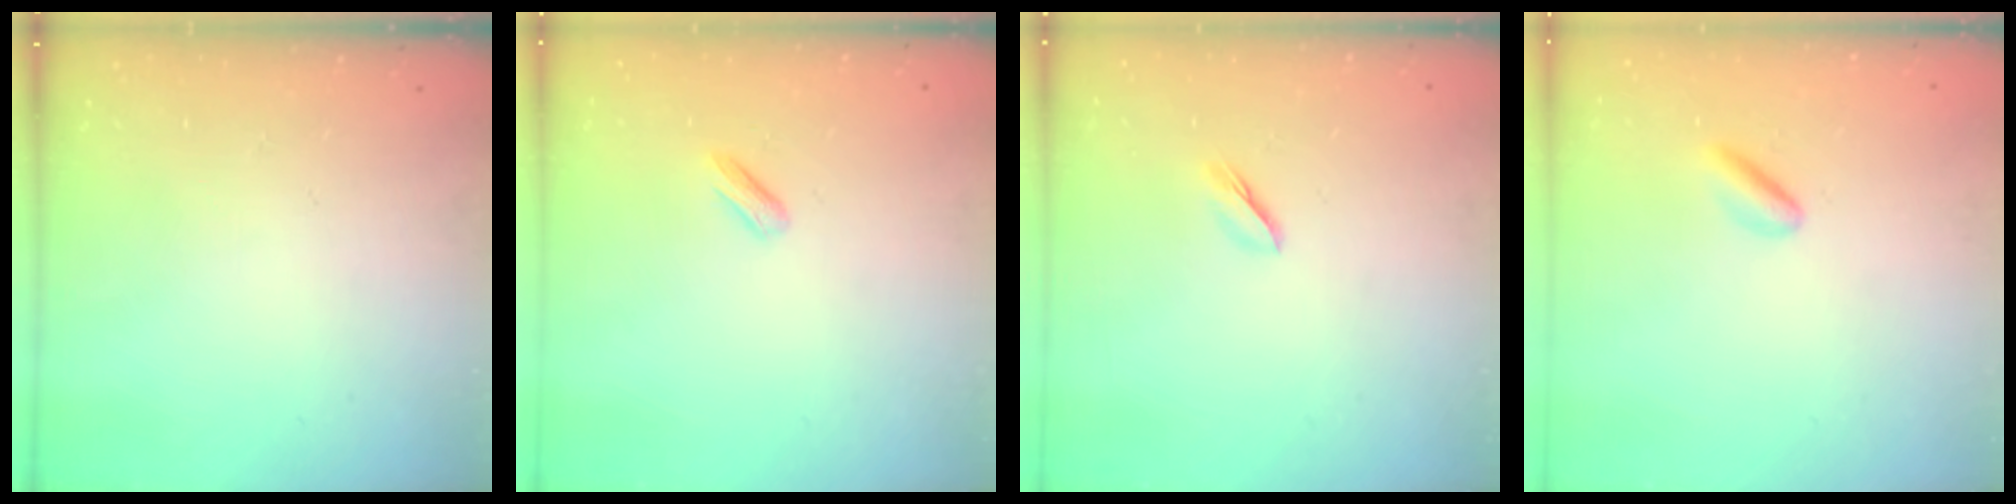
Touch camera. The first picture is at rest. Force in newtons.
{"total": 2.8, "press": 2.7, "slide": 0.8}
{"total": 2.5, "press": 2.5, "slide": 0.4}
{"total": 3.1, "press": 3.0, "slide": 1.0}